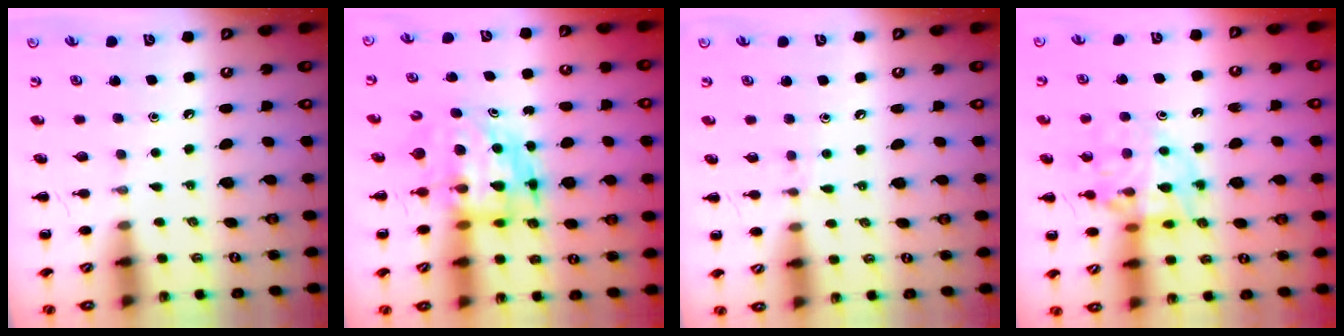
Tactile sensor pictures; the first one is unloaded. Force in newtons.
{"total": 5.9, "press": 5.7, "slide": 1.6}
{"total": 4.5, "press": 4.1, "slide": 1.6}
{"total": 14.3, "press": 14.2, "slide": 1.9}